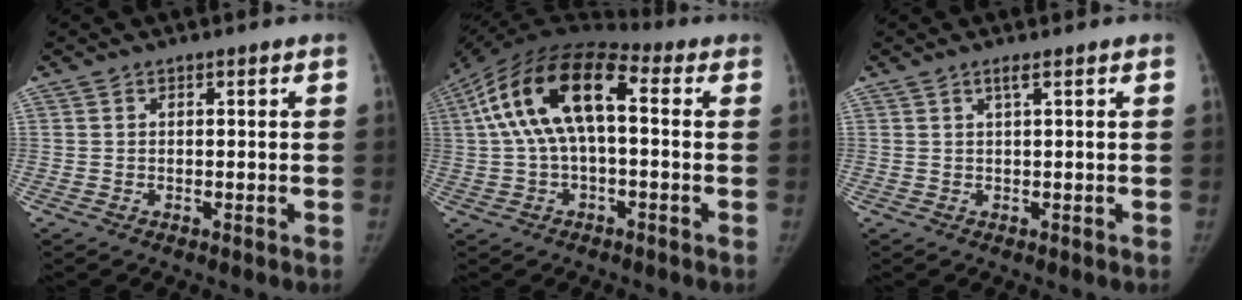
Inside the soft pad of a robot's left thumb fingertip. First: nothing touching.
{"total": 16.8, "force": [2.4, 8.3, 14.4], "torque": [-0.271, 0.053, 0.031]}
{"total": 1.1, "force": [0.6, -0.1, 0.9], "torque": [-0.022, 0.002, 0.013]}